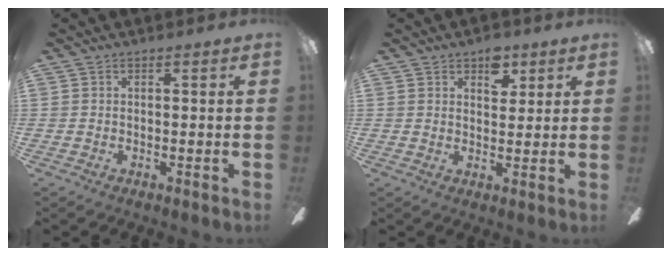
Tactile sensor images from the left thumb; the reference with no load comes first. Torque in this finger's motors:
{"motor_torque": [0.44, 0.39, 0.27, -0.19, 0.02]}